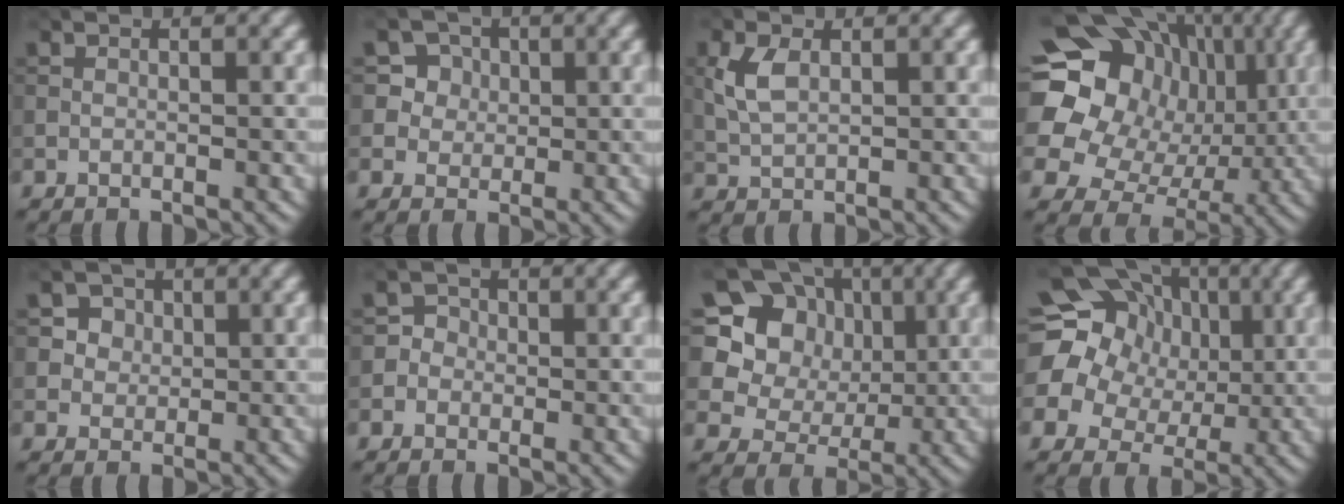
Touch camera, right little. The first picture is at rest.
{"total": 3.9, "force": [1.5, 3.5, 1.0], "torque": [-0.021, 0.003, 0.038]}
{"total": 2.3, "force": [0.2, 1.4, 1.9], "torque": [-0.049, 0.004, 0.017]}
{"total": 19.8, "force": [3.7, 17.6, 8.3], "torque": [-0.208, 0.043, 0.047]}
{"total": 3.1, "force": [1.2, 2.7, 1.0], "torque": [-0.026, 0.001, 0.029]}
{"total": 1.7, "force": [-0.8, 1.5, -0.2], "torque": [0.019, 0.007, -0.018]}
{"total": 11.9, "force": [4.0, 10.2, 4.6], "torque": [-0.124, 0.022, 0.082]}
{"total": 19.1, "force": [4.4, 16.8, 7.9], "torque": [-0.186, 0.042, 0.055]}